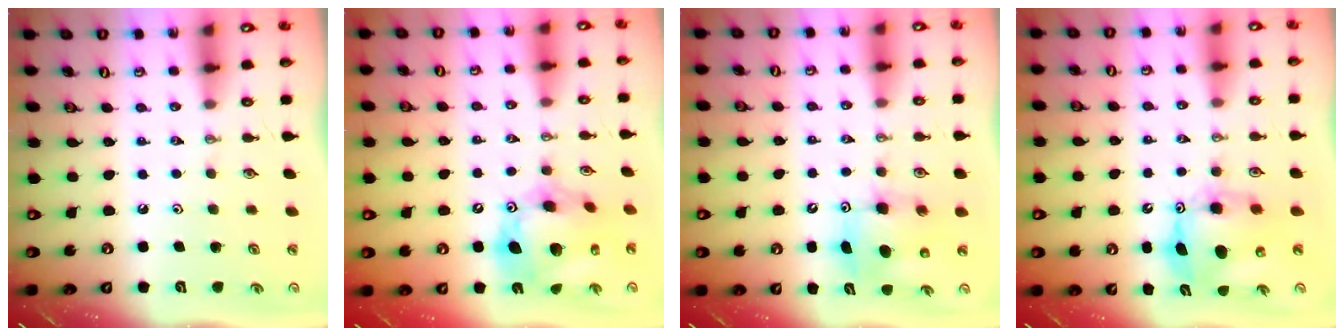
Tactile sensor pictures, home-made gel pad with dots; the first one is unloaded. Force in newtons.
{"total": 16.7, "press": 16.6, "slide": 1.7}
{"total": 7.9, "press": 7.6, "slide": 2.2}
{"total": 10.4, "press": 10.3, "slide": 0.7}